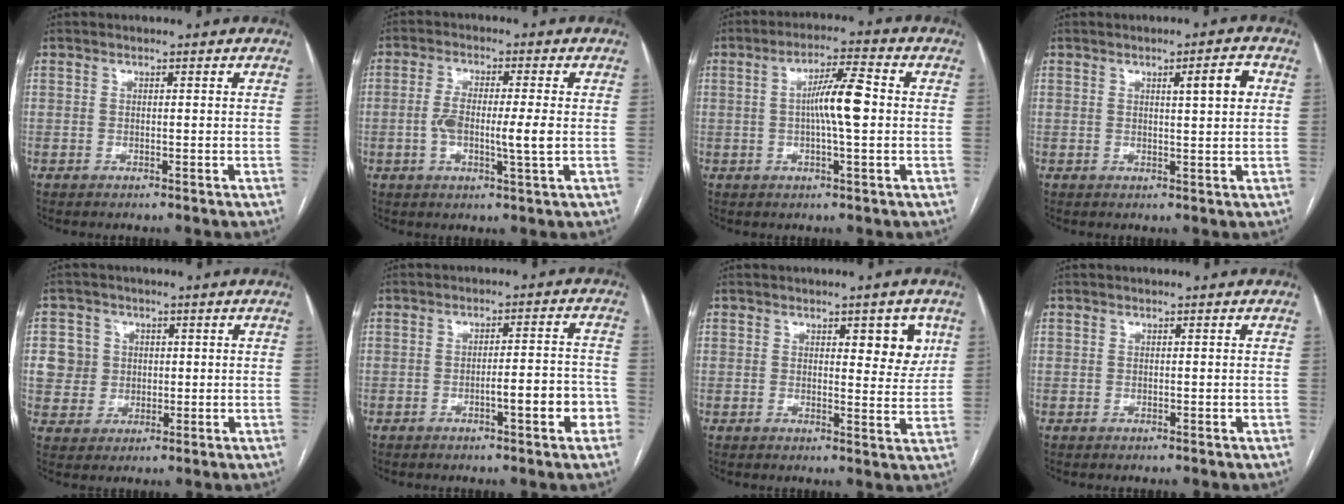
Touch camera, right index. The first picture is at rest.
{"total": 6.6, "force": [-0.6, 0.7, 6.5], "torque": [-0.127, 0.004, -0.010]}
{"total": 7.4, "force": [0.1, 0.6, 7.4], "torque": [-0.132, 0.011, -0.003]}
{"total": 4.0, "force": [1.2, 0.3, 3.8], "torque": [-0.054, 0.002, 0.016]}
{"total": 5.7, "force": [1.0, 5.6, 0.7], "torque": [-0.011, 0.020, 0.027]}
{"total": 6.0, "force": [-2.5, 0.9, 5.4], "torque": [-0.070, 0.015, -0.029]}
{"total": 5.8, "force": [2.5, 2.0, 4.8], "torque": [-0.053, -0.002, 0.028]}
{"total": 0.0}